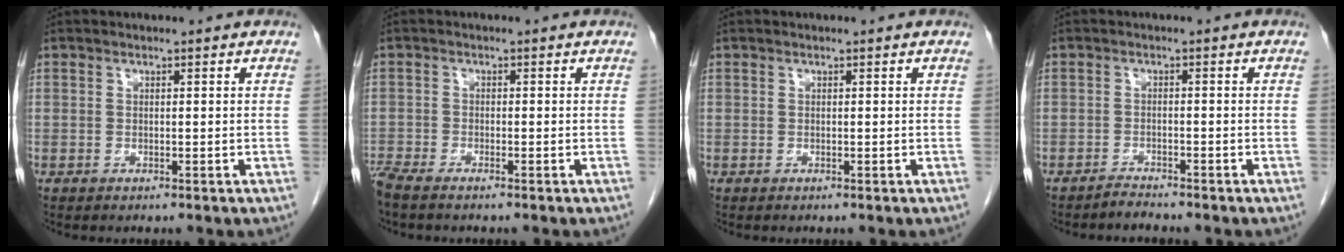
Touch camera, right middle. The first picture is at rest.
{"total": 3.7, "force": [-3.2, 0.5, 1.8], "torque": [-0.037, -0.006, -0.056]}
{"total": 0.0}
{"total": 1.5, "force": [-1.4, -0.1, -0.1], "torque": [0.004, -0.004, -0.023]}